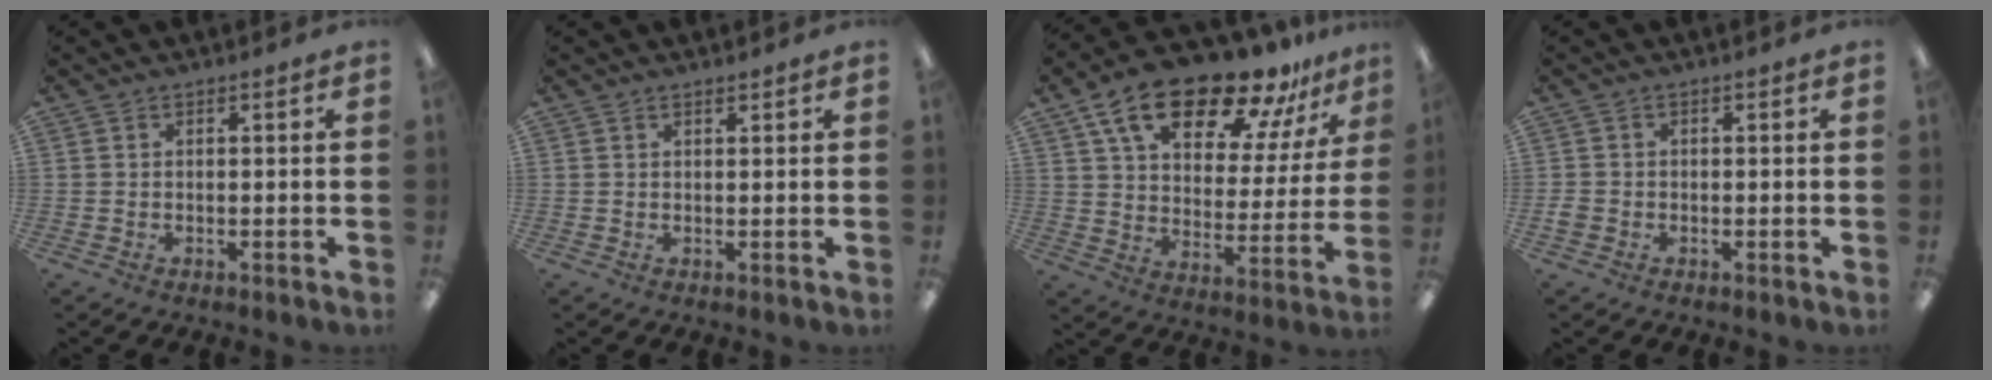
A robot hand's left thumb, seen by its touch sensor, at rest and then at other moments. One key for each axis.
{"total": 0.7, "fx": 0.7, "fy": 0.1, "fz": 0.0, "tx": -0.002, "ty": 0.000, "tz": 0.013}
{"total": 21.3, "fx": 15.5, "fy": 9.0, "fz": 11.7, "tx": -0.196, "ty": -0.094, "tz": 0.265}
{"total": 1.8, "fx": -0.7, "fy": 1.5, "fz": 0.7, "tx": -0.011, "ty": 0.002, "tz": -0.013}